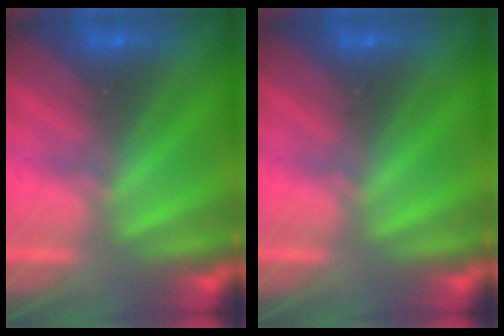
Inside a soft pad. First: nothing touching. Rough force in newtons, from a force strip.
{"total": 0.0}